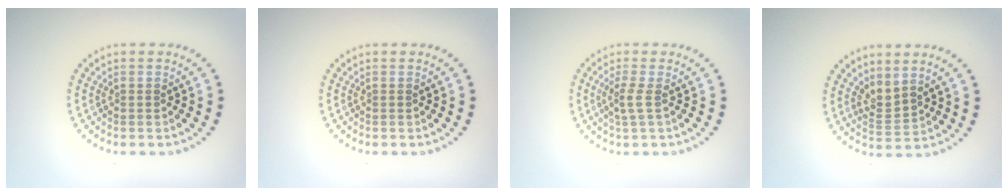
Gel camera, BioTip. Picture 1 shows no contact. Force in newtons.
{"total": 0.0}
{"total": 1.6, "press": 1.3, "slide": 1.0}
{"total": 2.1, "press": 1.5, "slide": 1.5}